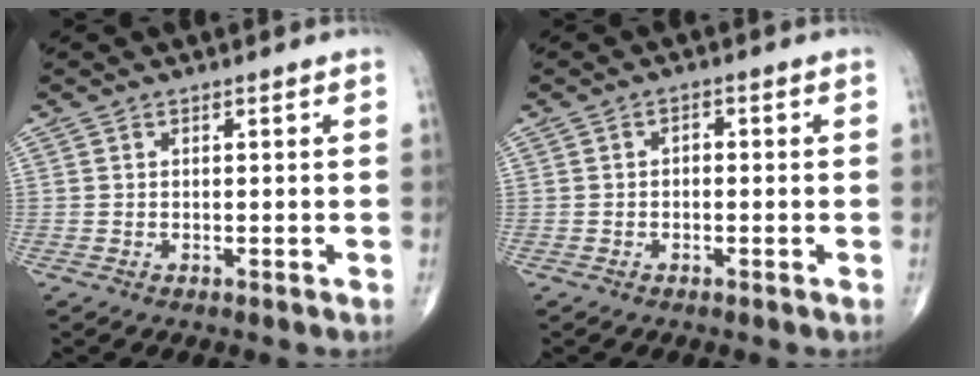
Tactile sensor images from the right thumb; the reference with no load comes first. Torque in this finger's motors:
{"motor_torque": [0.31, -0.50, -0.20, 0.04, 0.02]}